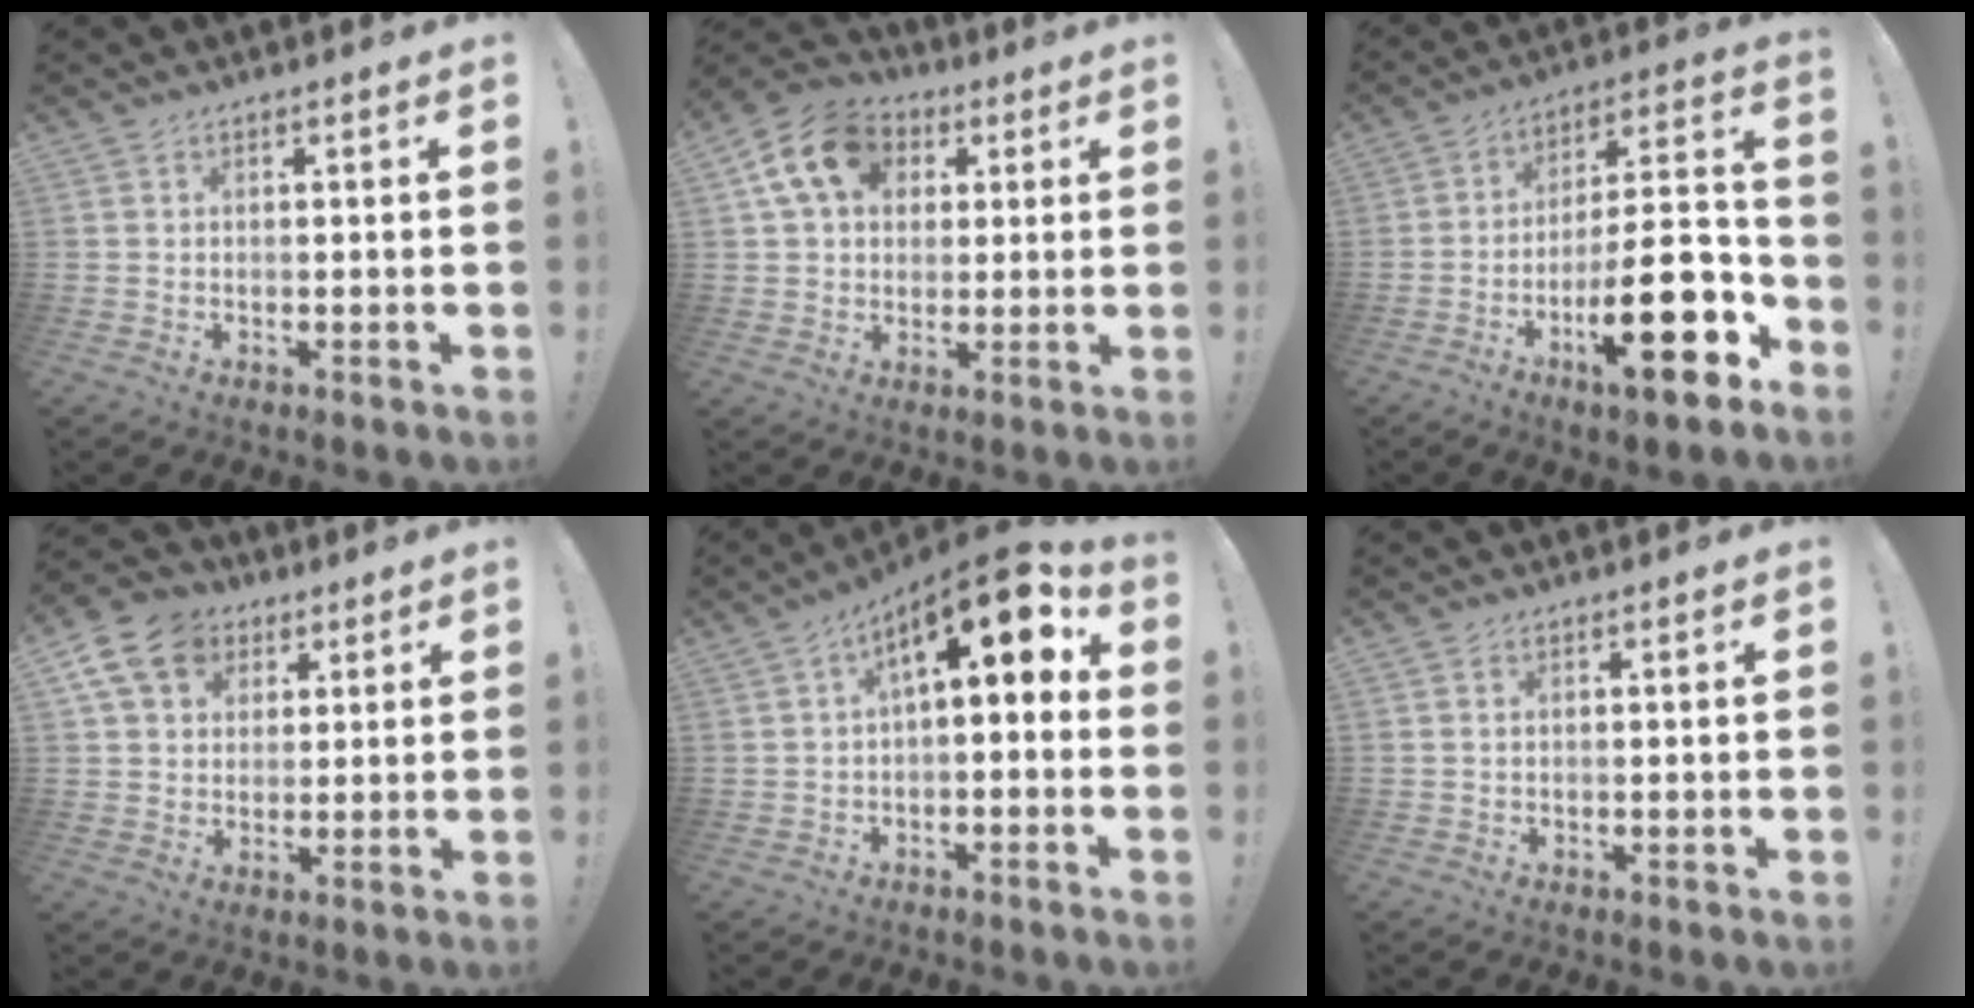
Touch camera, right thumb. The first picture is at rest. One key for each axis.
{"total": 14.1, "fx": 5.0, "fy": 10.7, "fz": 7.6, "tx": -0.126, "ty": -0.003, "tz": 0.102}
{"total": 22.7, "fx": -9.1, "fy": 6.9, "fz": 19.6, "tx": -0.301, "ty": 0.053, "tz": -0.141}
{"total": 13.3, "fx": 5.5, "fy": 10.6, "fz": 5.9, "tx": -0.089, "ty": -0.020, "tz": 0.112}
{"total": 11.8, "fx": 4.1, "fy": 3.3, "fz": 10.5, "tx": -0.161, "ty": -0.027, "tz": 0.062}
{"total": 0.7, "fx": 0.4, "fy": 0.5, "fz": 0.4, "tx": -0.011, "ty": 0.004, "tz": 0.007}